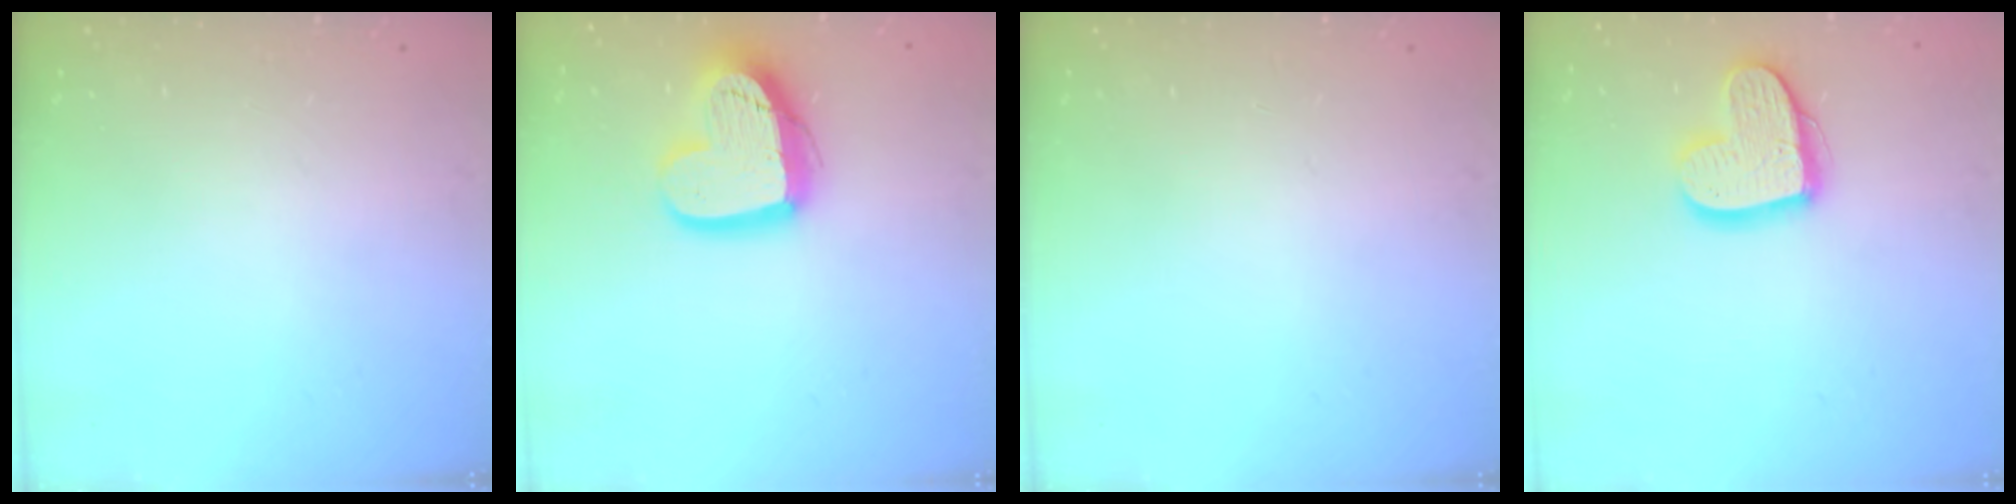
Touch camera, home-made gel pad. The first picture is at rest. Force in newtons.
{"total": 16.7, "press": 16.6, "slide": 1.4}
{"total": 0.0}
{"total": 15.4, "press": 15.4, "slide": 1.2}